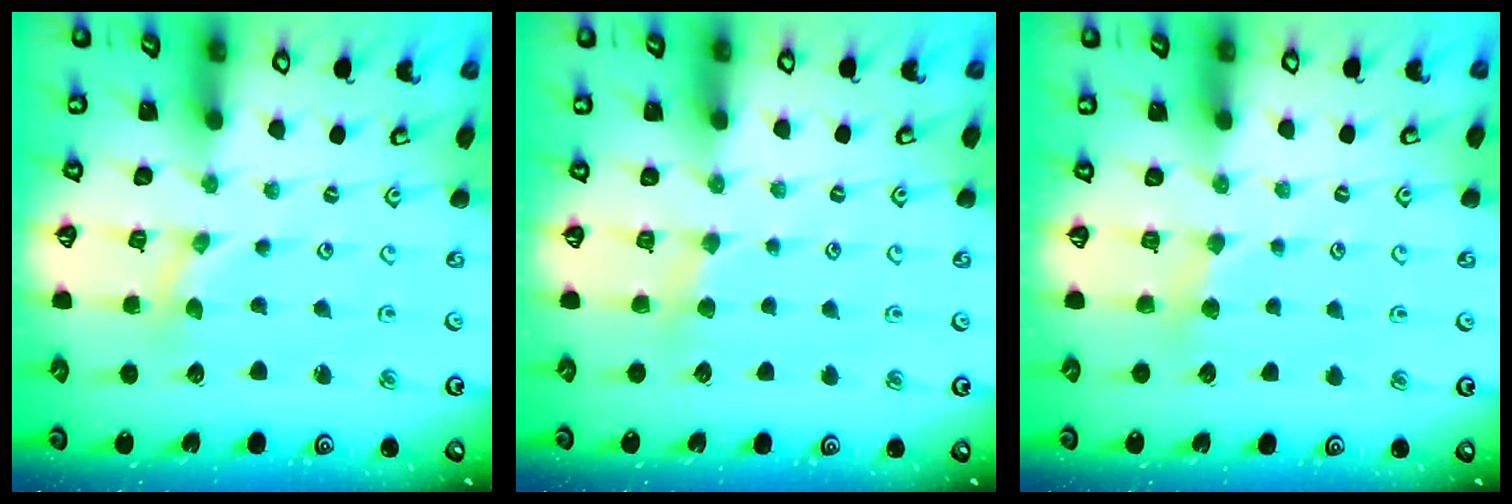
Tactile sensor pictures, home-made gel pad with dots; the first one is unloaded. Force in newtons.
{"total": 3.0, "press": 3.0, "slide": 0.5}
{"total": 2.9, "press": 2.9, "slide": 0.5}